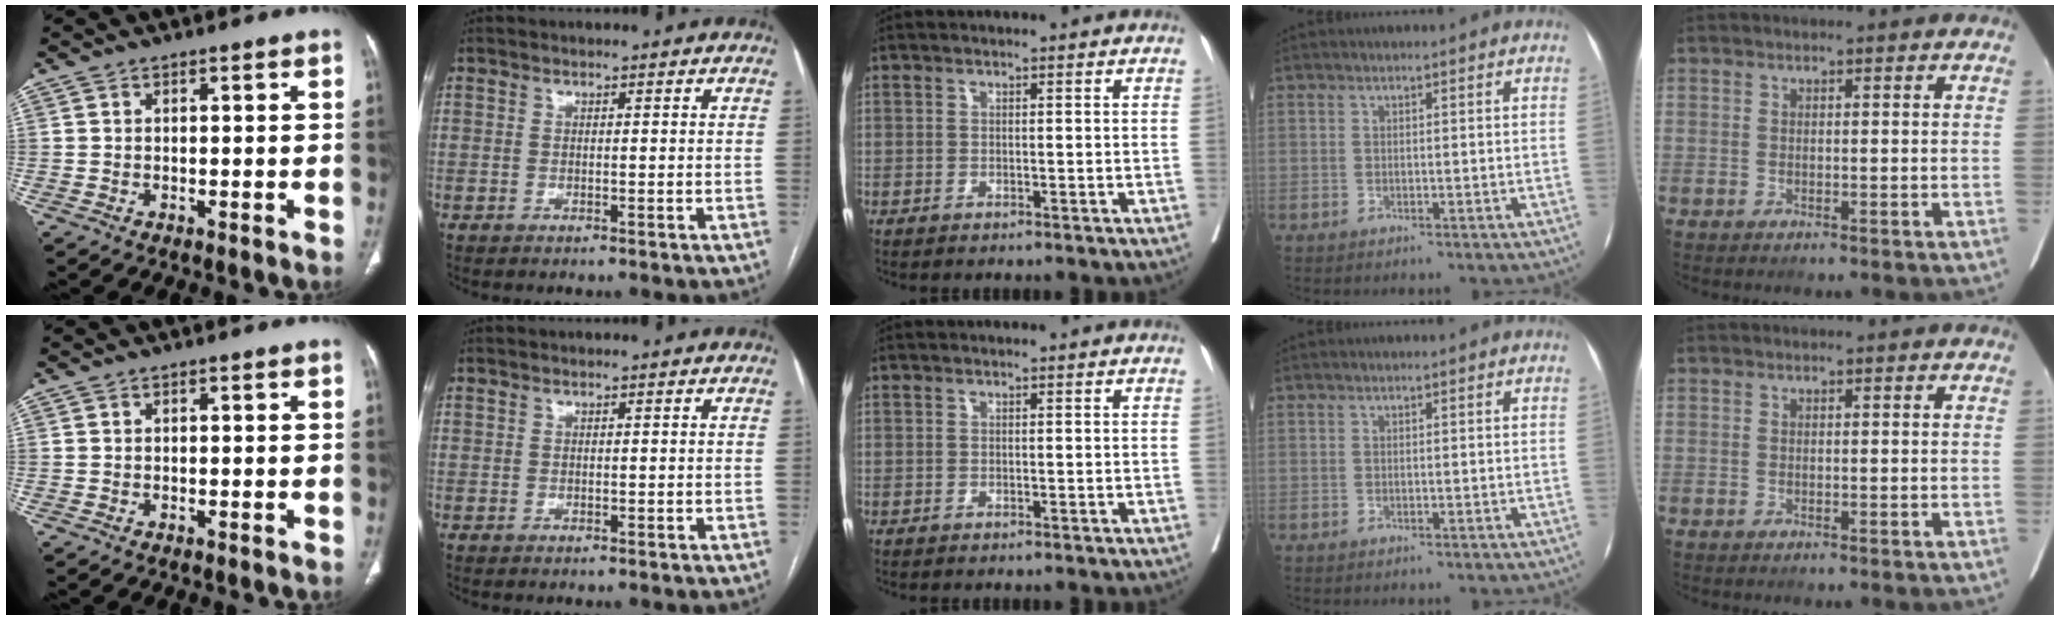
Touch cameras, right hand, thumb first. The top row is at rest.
{"index": {"total": 0.5, "force": [0.2, 0.3, 0.3], "torque": [-0.006, 0.000, 0.005]}}